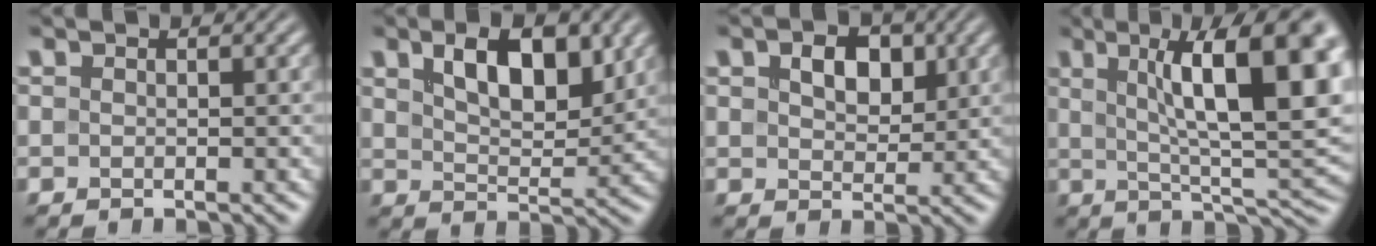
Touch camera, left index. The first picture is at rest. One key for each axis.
{"total": 6.2, "fx": 2.7, "fy": 2.9, "fz": 4.8, "tx": -0.084, "ty": -0.002, "tz": 0.048}
{"total": 3.6, "fx": 1.2, "fy": 2.4, "fz": 2.4, "tx": -0.047, "ty": 0.003, "tz": 0.019}
{"total": 13.5, "fx": 3.8, "fy": 4.0, "fz": 12.4, "tx": -0.162, "ty": 0.006, "tz": 0.056}